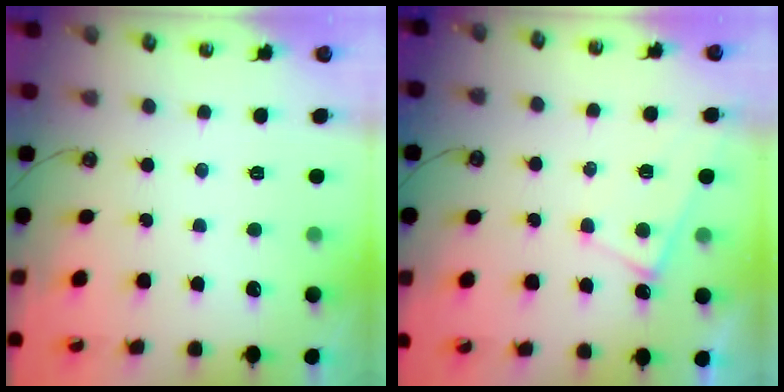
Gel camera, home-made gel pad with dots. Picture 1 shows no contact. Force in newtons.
{"total": 3.9, "press": 3.9, "slide": 0.2}